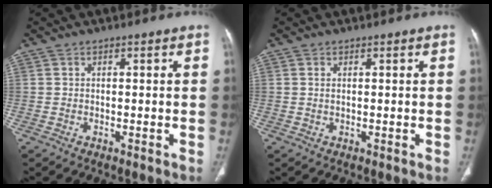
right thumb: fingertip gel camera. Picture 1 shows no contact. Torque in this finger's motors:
{"motor_torque": [-0.65, 0.07, -0.45, 0.31, 0.08]}